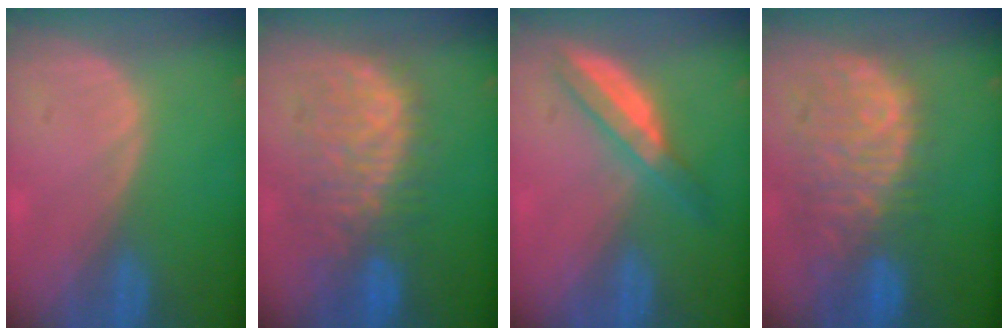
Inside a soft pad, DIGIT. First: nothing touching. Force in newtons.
{"total": 9.8, "press": 9.2, "slide": 3.6}
{"total": 5.9, "press": 5.2, "slide": 2.8}
{"total": 11.5, "press": 9.8, "slide": 5.9}